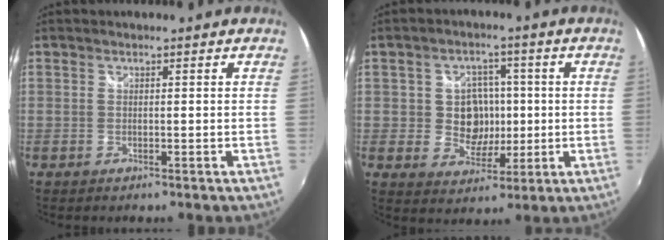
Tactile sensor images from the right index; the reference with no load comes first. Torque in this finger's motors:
{"motor_torque": [0.12, 0.01, 0.13, 0.02]}